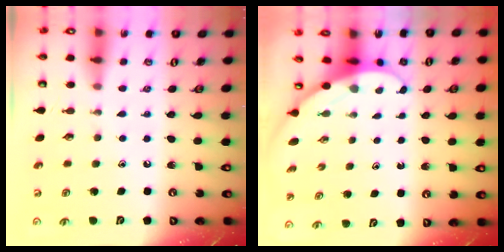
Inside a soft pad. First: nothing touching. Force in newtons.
{"total": 3.9, "press": 3.9, "slide": 0.2}